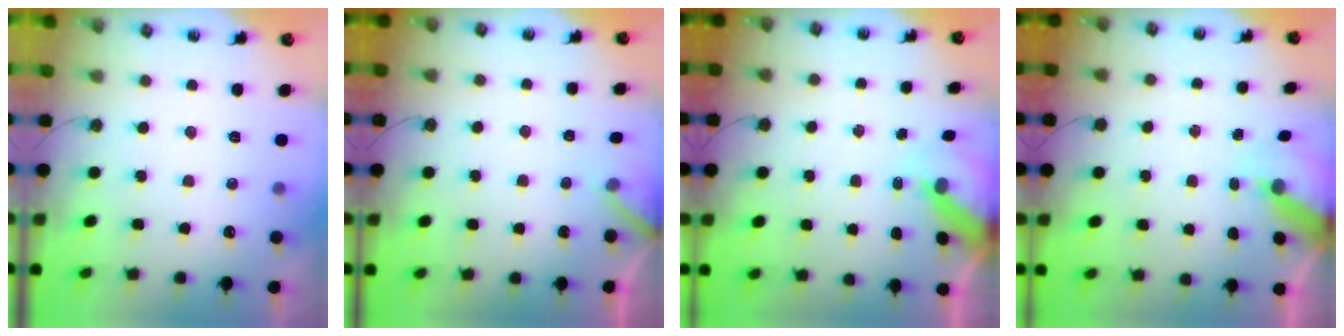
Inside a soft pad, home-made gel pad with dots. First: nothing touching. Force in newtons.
{"total": 5.6, "press": 5.6, "slide": 0.1}
{"total": 7.1, "press": 7.1, "slide": 0.9}
{"total": 7.7, "press": 7.7, "slide": 0.7}